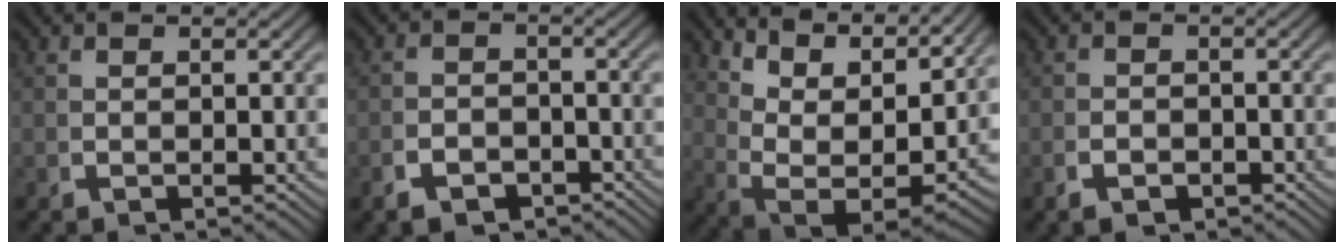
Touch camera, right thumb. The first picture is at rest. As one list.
[{"total": 3.0, "force": [-2.4, 1.5, 0.8], "torque": [0.000, -0.008, -0.039]}, {"total": 12.8, "force": [2.2, 8.4, 9.4], "torque": [-0.200, -0.051, 0.055]}, {"total": 1.8, "force": [-1.4, 1.0, 0.6], "torque": [-0.004, -0.005, -0.023]}]